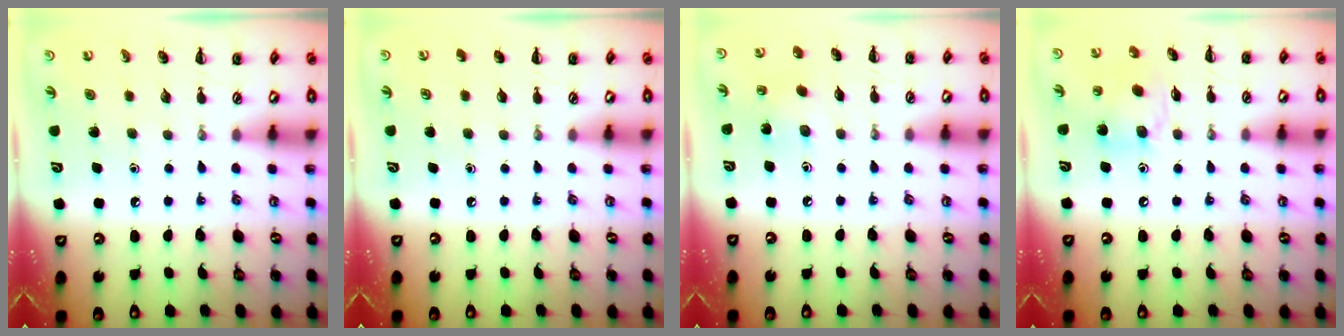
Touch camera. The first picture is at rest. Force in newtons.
{"total": 0.0}
{"total": 2.5, "press": 2.4, "slide": 0.8}
{"total": 11.2, "press": 10.9, "slide": 2.4}